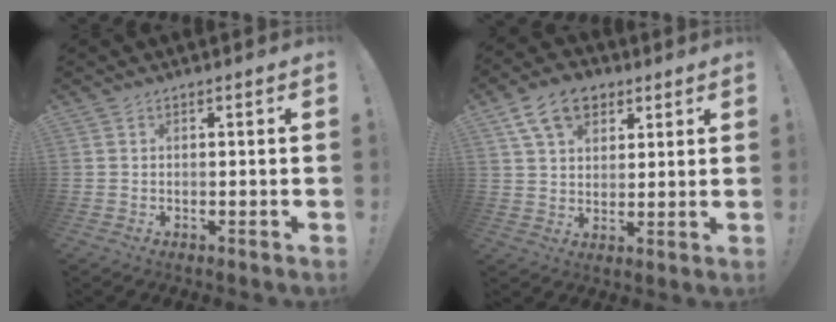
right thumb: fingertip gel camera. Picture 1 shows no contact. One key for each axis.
{"total": 12.4, "fx": 6.7, "fy": 8.2, "fz": 6.4, "tx": -0.104, "ty": -0.017, "tz": 0.129}